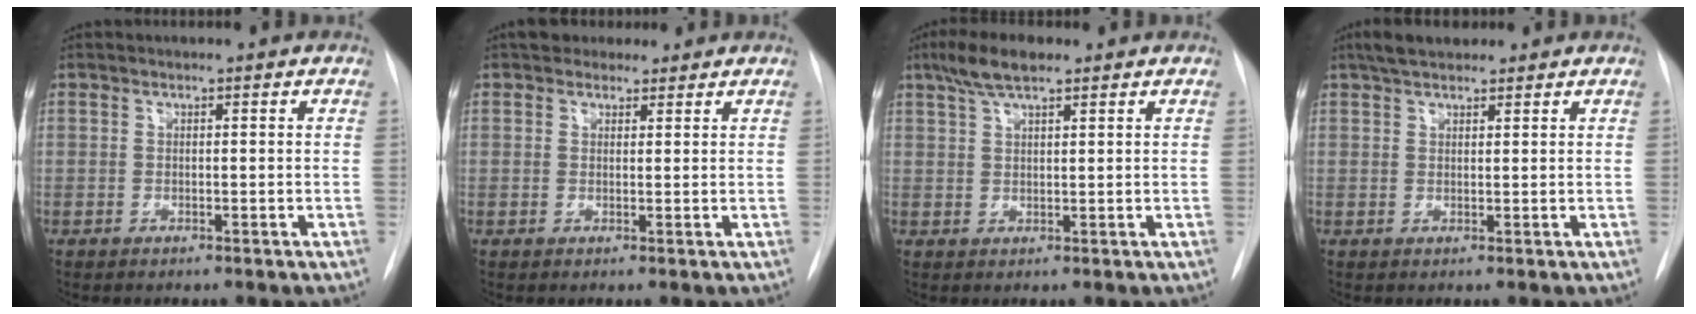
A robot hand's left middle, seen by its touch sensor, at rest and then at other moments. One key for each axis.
{"total": 4.0, "fx": 3.3, "fy": 2.1, "fz": 0.9, "tx": -0.001, "ty": 0.018, "tz": 0.050}
{"total": 5.2, "fx": 3.6, "fy": 1.3, "fz": 3.6, "tx": -0.076, "ty": 0.015, "tz": 0.066}
{"total": 4.5, "fx": 3.5, "fy": 1.7, "fz": 2.1, "tx": -0.042, "ty": 0.020, "tz": 0.060}